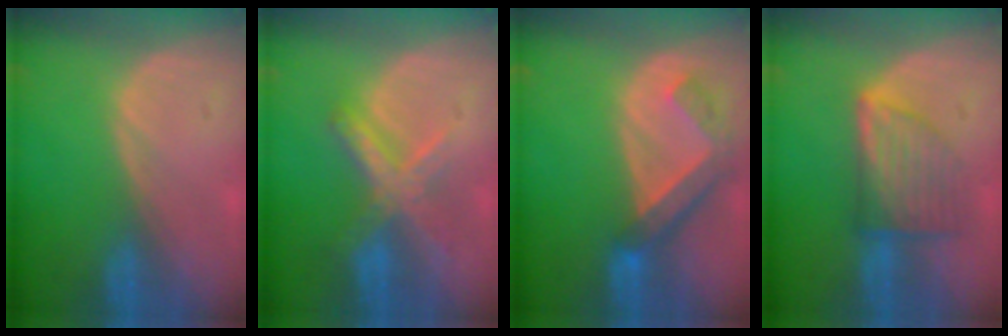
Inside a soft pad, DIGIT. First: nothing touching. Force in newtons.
{"total": 7.3, "press": 6.1, "slide": 3.9}
{"total": 6.4, "press": 5.8, "slide": 2.8}
{"total": 7.4, "press": 6.6, "slide": 3.4}